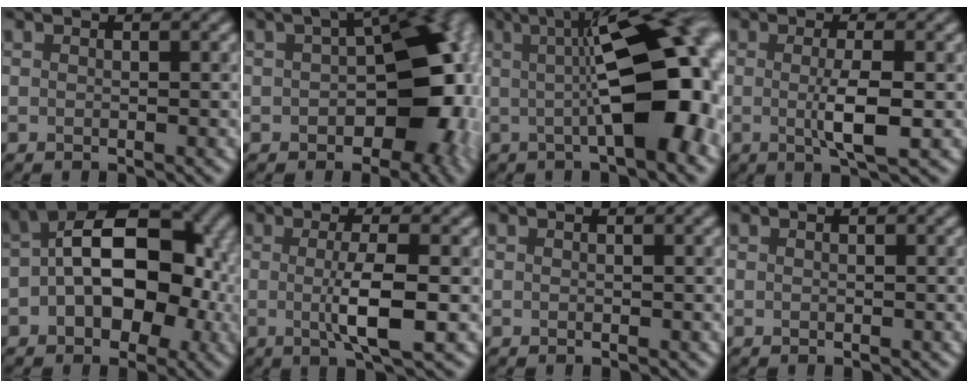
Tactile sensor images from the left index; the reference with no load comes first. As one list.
[{"total": 11.0, "force": [-1.2, 6.4, 8.9], "torque": [-0.091, 0.001, -0.022]}, {"total": 13.3, "force": [1.0, 4.0, 12.6], "torque": [-0.147, 0.025, 0.006]}, {"total": 3.8, "force": [-0.3, 0.7, 3.7], "torque": [-0.067, -0.007, -0.004]}, {"total": 11.8, "force": [-0.2, 7.3, 9.3], "torque": [-0.098, 0.024, -0.021]}, {"total": 4.8, "force": [-0.4, 0.9, 4.7], "torque": [-0.079, -0.007, -0.007]}, {"total": 0.0}, {"total": 0.0}]